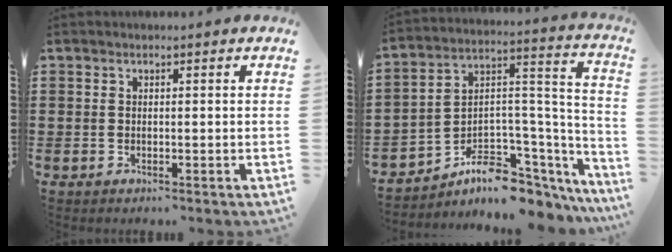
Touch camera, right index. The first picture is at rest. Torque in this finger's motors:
{"motor_torque": [0.31, -0.17, -0.10, -0.21]}